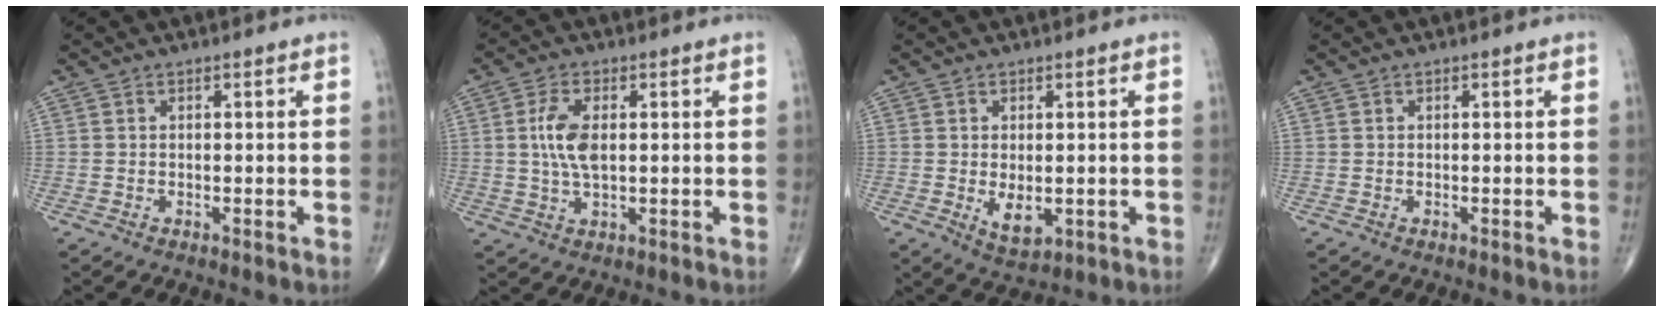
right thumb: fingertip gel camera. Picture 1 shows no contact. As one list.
[{"total": 6.6, "force": [0.8, 3.1, 5.8], "torque": [-0.122, -0.002, 0.014]}, {"total": 4.7, "force": [-0.6, 2.6, 3.8], "torque": [-0.053, -0.010, 0.002]}, {"total": 0.0}]